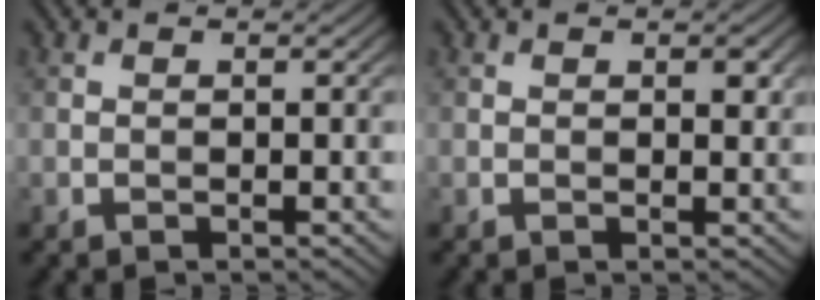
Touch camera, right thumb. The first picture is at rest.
{"total": 1.2, "force": [0.5, 0.5, 0.9], "torque": [-0.010, -0.004, 0.008]}